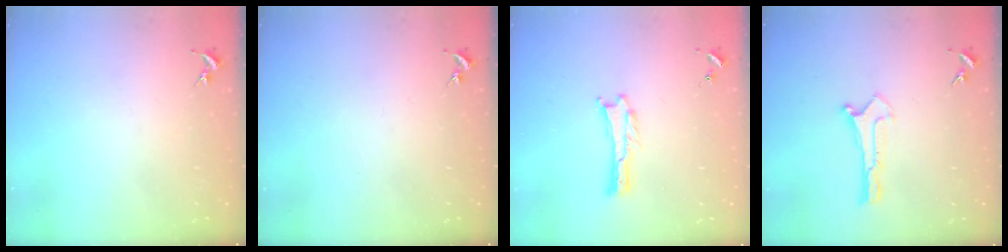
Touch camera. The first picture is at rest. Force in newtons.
{"total": 0.0}
{"total": 0.0}
{"total": 0.0}